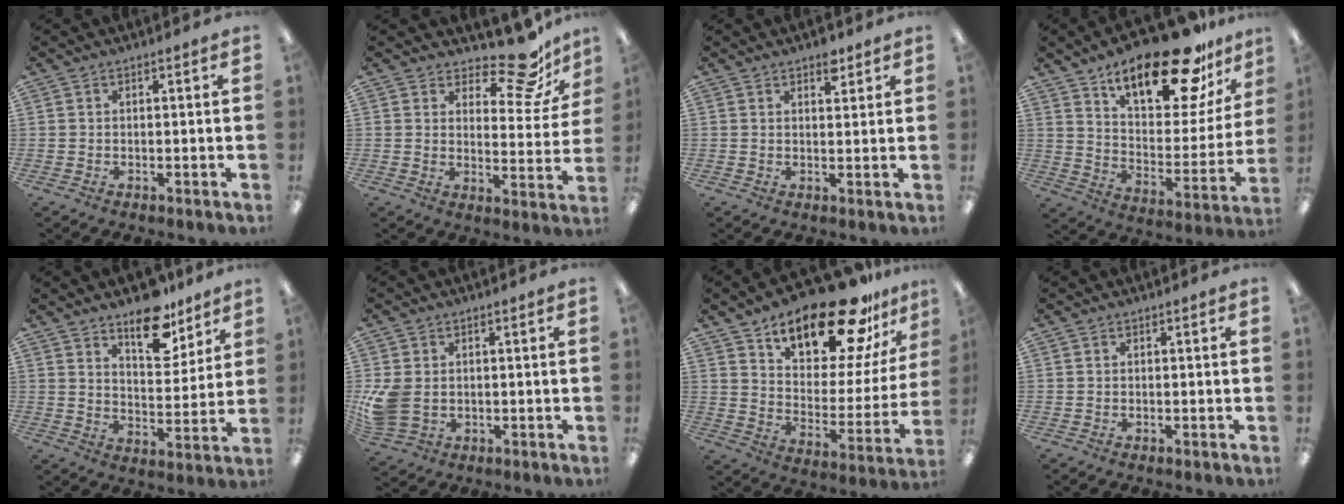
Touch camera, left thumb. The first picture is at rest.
{"total": 12.8, "force": [9.8, 4.7, 6.8], "torque": [-0.091, -0.065, 0.170]}
{"total": 3.9, "force": [2.7, 1.9, 2.1], "torque": [-0.006, -0.018, 0.040]}
{"total": 24.4, "force": [17.7, 8.4, 14.6], "torque": [-0.212, -0.112, 0.291]}
{"total": 13.2, "force": [9.7, 5.9, 6.7], "torque": [-0.080, -0.061, 0.169]}
{"total": 7.7, "force": [0.0, 6.1, 4.6], "torque": [-0.106, 0.004, 0.003]}
{"total": 22.8, "force": [17.2, 7.9, 12.6], "torque": [-0.186, -0.121, 0.286]}
{"total": 0.0}